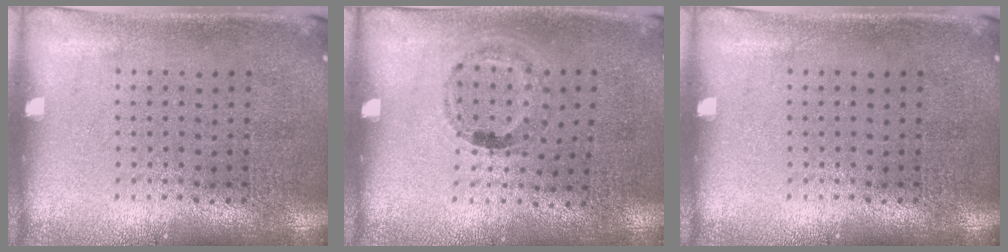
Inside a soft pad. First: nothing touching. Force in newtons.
{"total": 1.1, "press": 0.7, "slide": 0.9}
{"total": 0.0}